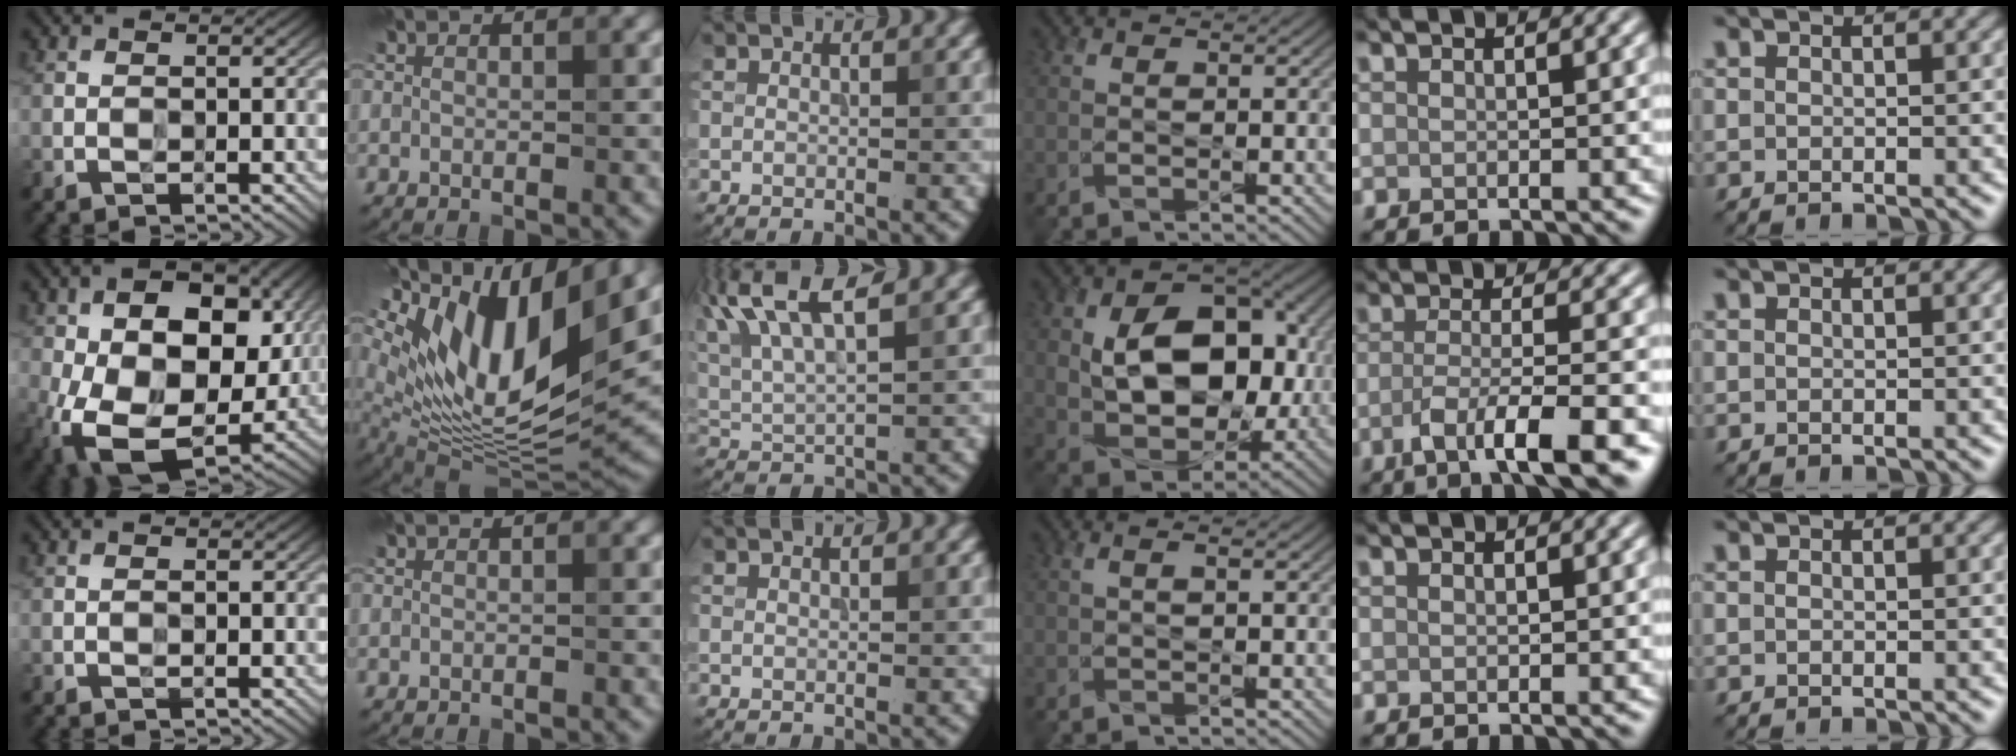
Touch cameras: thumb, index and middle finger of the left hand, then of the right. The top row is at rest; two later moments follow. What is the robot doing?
{"motion": "wipe", "object": "glasses"}